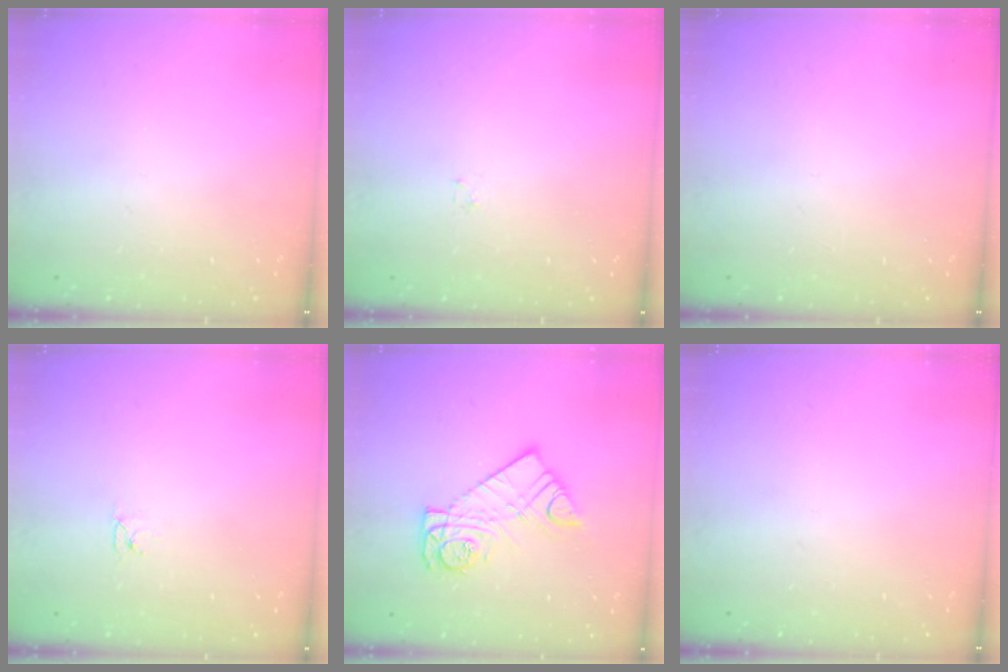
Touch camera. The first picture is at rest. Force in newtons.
{"total": 0.8, "press": 0.8, "slide": 0.2}
{"total": 0.0}
{"total": 2.6, "press": 2.6, "slide": 0.3}
{"total": 11.7, "press": 11.7, "slide": 1.0}
{"total": 0.0}